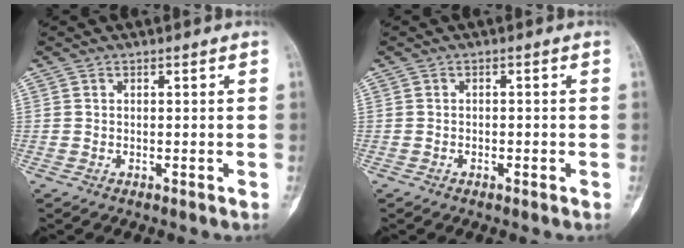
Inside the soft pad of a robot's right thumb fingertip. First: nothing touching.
{"total": 1.1, "force": [-0.5, 0.7, 0.8], "torque": [-0.014, 0.006, -0.007]}